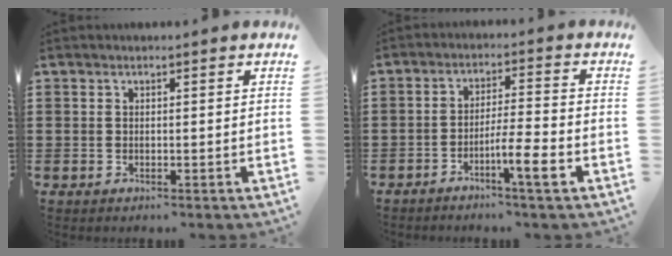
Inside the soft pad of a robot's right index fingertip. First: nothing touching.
{"total": 6.0, "force": [-3.4, 0.3, 4.9], "torque": [-0.087, -0.004, -0.060]}